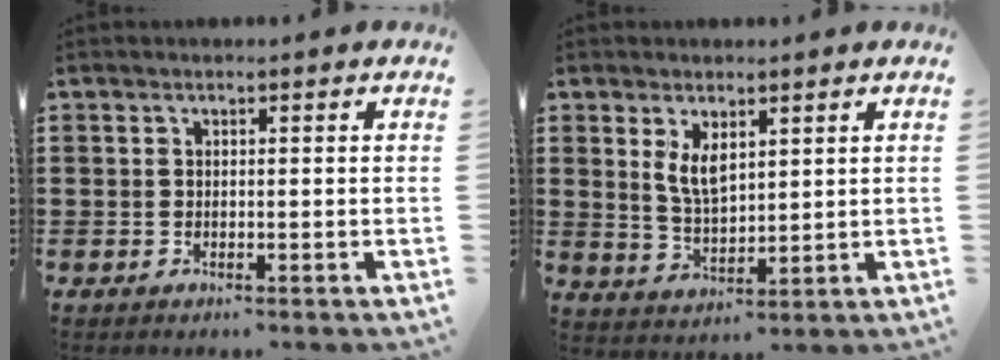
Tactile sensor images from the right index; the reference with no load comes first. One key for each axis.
{"total": 4.4, "fx": 2.1, "fy": 1.8, "fz": 3.4, "tx": -0.063, "ty": -0.001, "tz": 0.037}